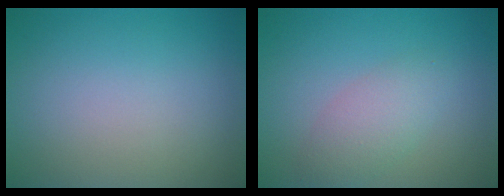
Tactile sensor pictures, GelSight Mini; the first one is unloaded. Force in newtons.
{"total": 2.9, "press": 2.9, "slide": 0.2}